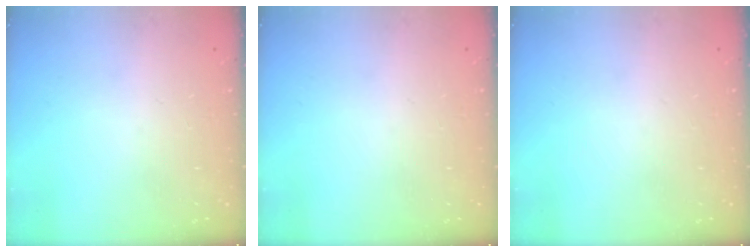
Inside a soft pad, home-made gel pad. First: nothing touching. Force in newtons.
{"total": 0.0}
{"total": 0.0}